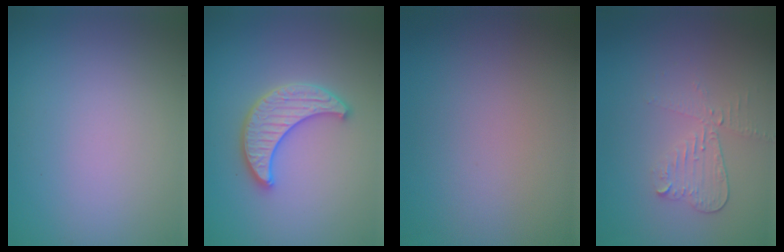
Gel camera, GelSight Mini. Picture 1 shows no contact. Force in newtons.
{"total": 3.8, "press": 3.6, "slide": 1.0}
{"total": 0.0}
{"total": 2.3, "press": 2.1, "slide": 0.8}